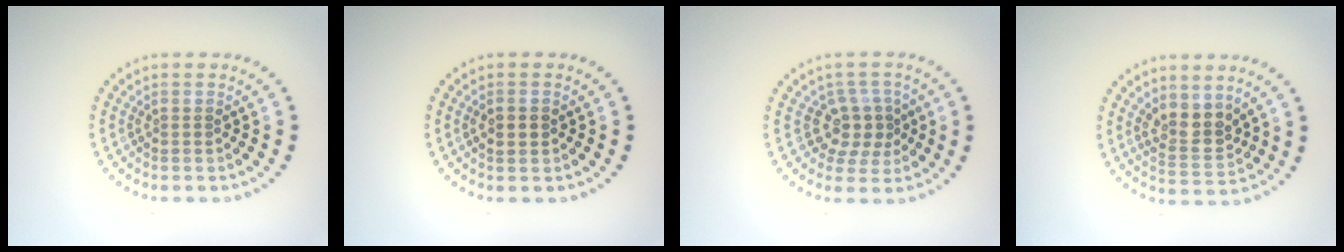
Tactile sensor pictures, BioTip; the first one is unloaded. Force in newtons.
{"total": 2.0, "press": 2.0, "slide": 0.2}
{"total": 3.0, "press": 2.5, "slide": 1.7}
{"total": 3.2, "press": 2.9, "slide": 1.2}